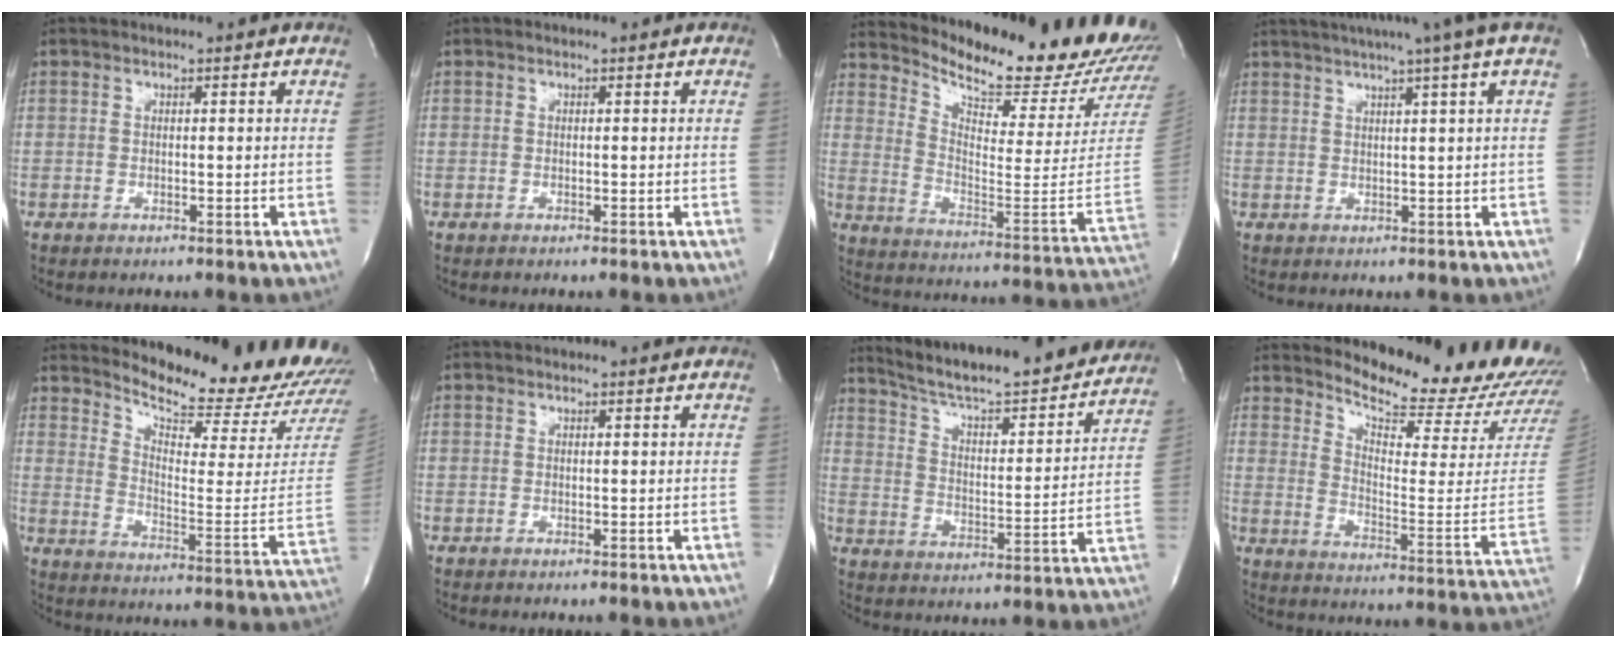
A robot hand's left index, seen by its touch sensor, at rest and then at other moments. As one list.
[{"total": 0.0}, {"total": 22.8, "force": [21.2, 2.3, 8.1], "torque": [-0.144, -0.111, 0.281]}, {"total": 10.4, "force": [7.7, -1.9, 6.6], "torque": [-0.106, 0.005, 0.094]}, {"total": 19.1, "force": [18.4, 0.8, 4.8], "torque": [-0.086, -0.124, 0.234]}, {"total": 0.0}, {"total": 24.1, "force": [21.8, 2.7, 9.8], "torque": [-0.153, -0.038, 0.300]}, {"total": 19.0, "force": [18.3, 0.9, 4.9], "torque": [-0.086, -0.128, 0.229]}]